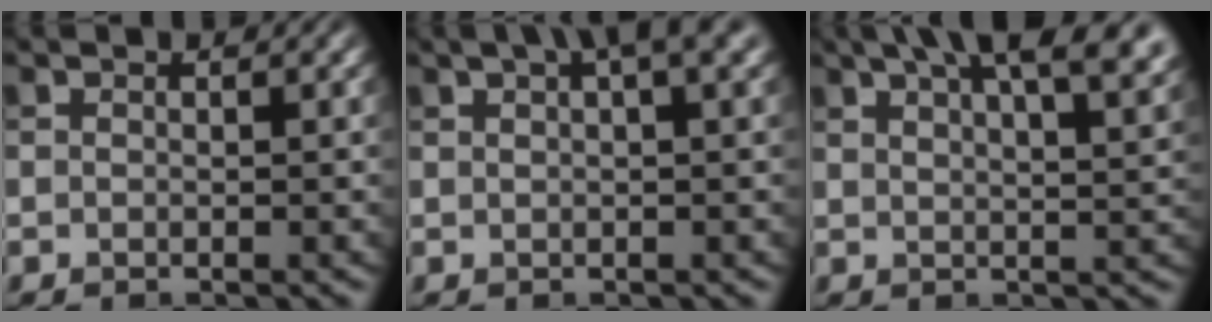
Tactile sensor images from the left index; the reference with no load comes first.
{"total": 4.0, "force": [2.4, 0.6, 3.2], "torque": [-0.040, 0.015, 0.037]}
{"total": 11.9, "force": [7.3, 4.4, 8.3], "torque": [-0.086, 0.045, 0.073]}